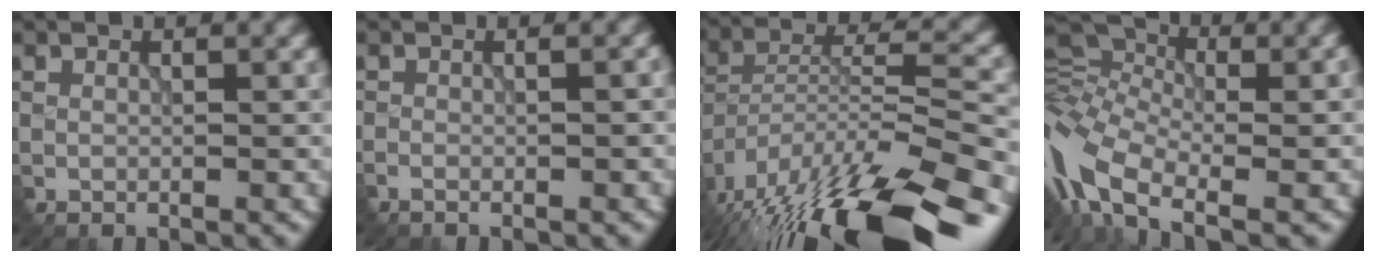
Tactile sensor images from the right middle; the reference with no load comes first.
{"total": 1.8, "force": [-0.3, 0.8, 1.6], "torque": [0.001, 0.009, -0.012]}
{"total": 16.9, "force": [-13.2, 3.7, 9.9], "torque": [-0.181, 0.001, -0.211]}
{"total": 10.8, "force": [-5.0, 5.1, 8.1], "torque": [-0.183, -0.001, -0.108]}